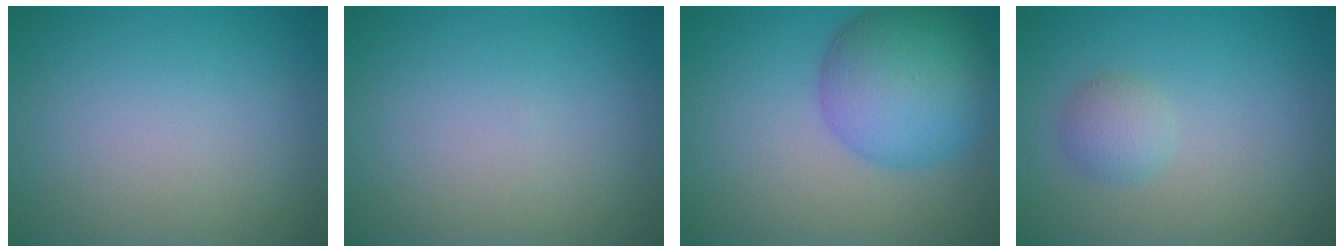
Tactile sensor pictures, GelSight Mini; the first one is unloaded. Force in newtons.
{"total": 0.0}
{"total": 8.7, "press": 8.7, "slide": 0.4}
{"total": 1.8, "press": 1.8, "slide": 0.1}